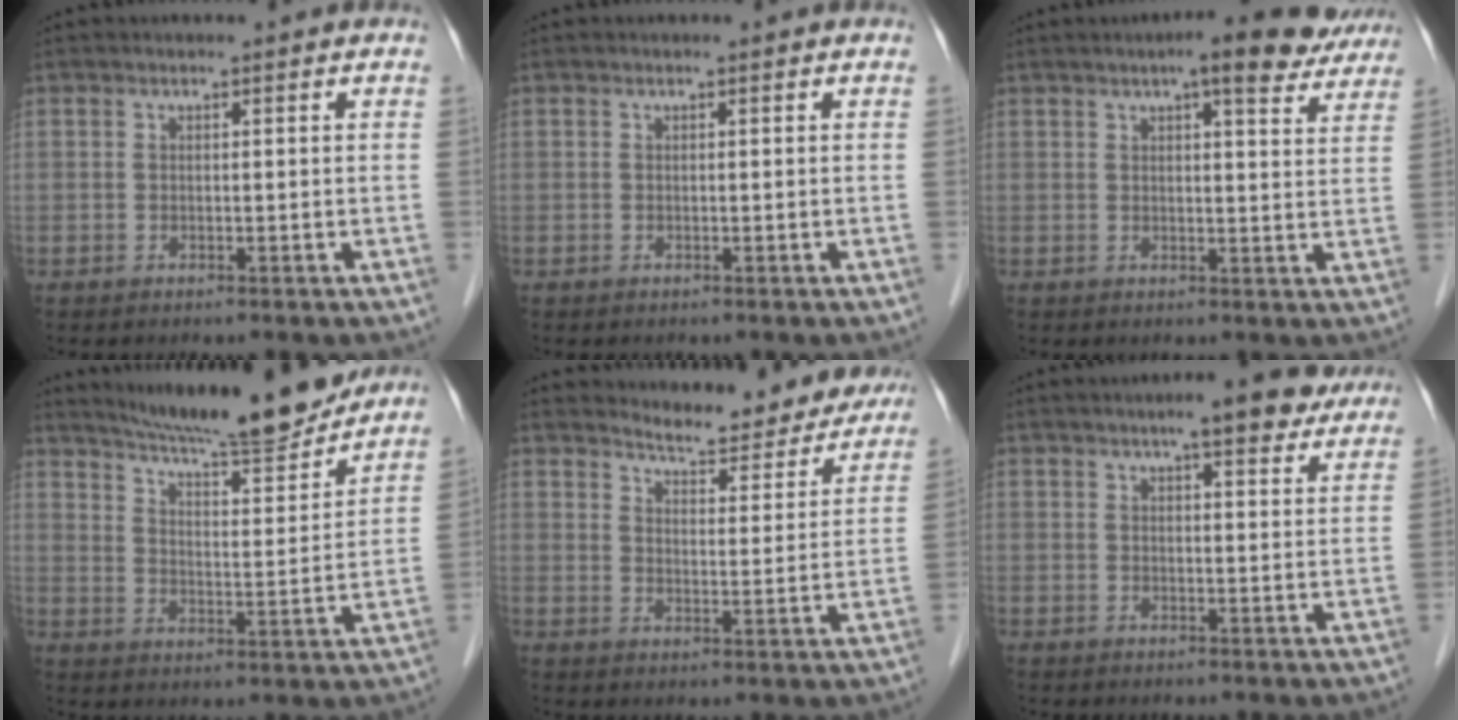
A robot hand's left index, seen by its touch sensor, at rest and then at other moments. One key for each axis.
{"total": 0.0}
{"total": 9.4, "fx": 7.3, "fy": 2.2, "fz": 5.5, "tx": -0.063, "ty": 0.009, "tz": 0.077}
{"total": 15.4, "fx": 14.0, "fy": 0.5, "fz": 6.3, "tx": -0.101, "ty": -0.011, "tz": 0.212}
{"total": 11.8, "fx": 11.4, "fy": 2.5, "fz": 1.7, "tx": -0.013, "ty": -0.017, "tz": 0.139}
{"total": 8.2, "fx": 6.5, "fy": 1.8, "fz": 4.7, "tx": -0.058, "ty": 0.012, "tz": 0.077}